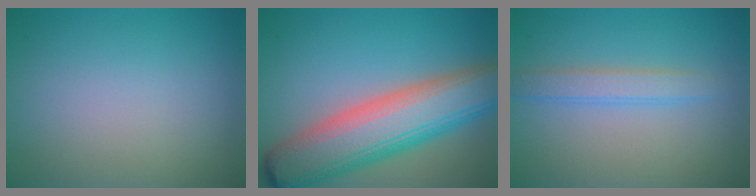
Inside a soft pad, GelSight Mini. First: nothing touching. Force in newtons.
{"total": 10.2, "press": 10.2, "slide": 0.5}
{"total": 2.2, "press": 2.2, "slide": 0.1}